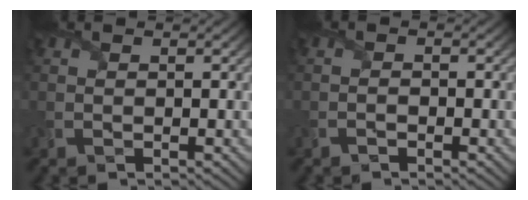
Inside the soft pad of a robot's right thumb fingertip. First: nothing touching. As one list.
[{"total": 0.8, "force": [-0.6, 0.2, 0.4], "torque": [-0.010, 0.001, -0.012]}]